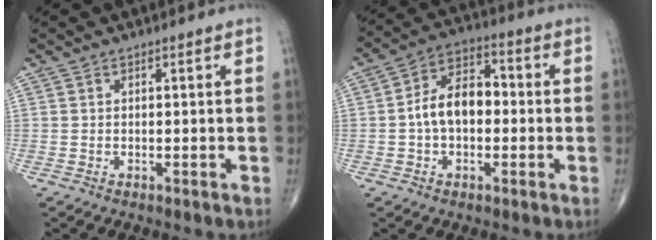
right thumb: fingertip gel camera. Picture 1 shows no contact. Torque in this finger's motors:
{"motor_torque": [-0.16, 0.63, 0.25, -0.15, 0.25]}